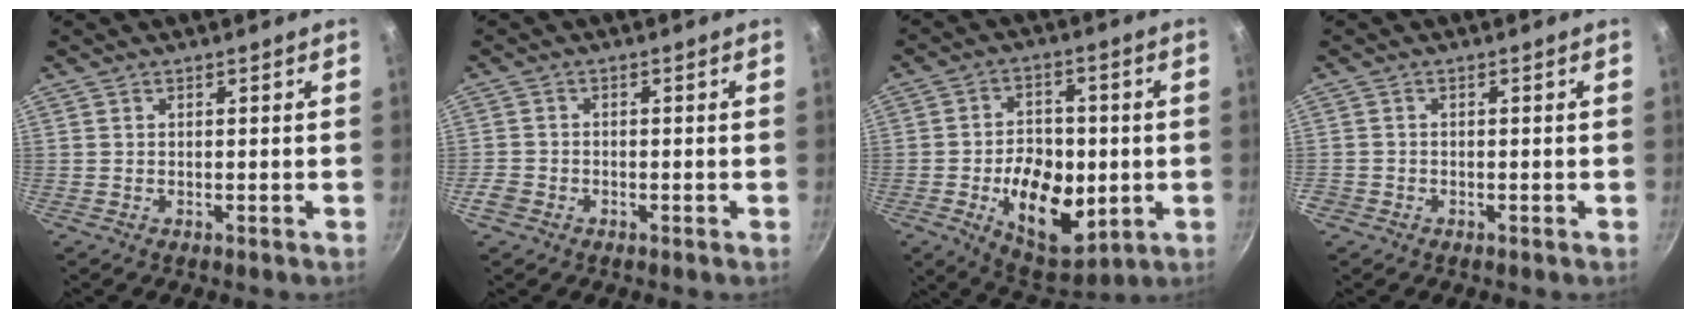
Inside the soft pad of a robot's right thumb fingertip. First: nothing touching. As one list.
[{"total": 2.9, "force": [-1.6, 2.2, 1.2], "torque": [-0.026, 0.014, -0.031]}, {"total": 16.1, "force": [-2.9, 10.3, 12.0], "torque": [-0.144, 0.001, -0.033]}, {"total": 1.3, "force": [-0.7, 1.0, 0.2], "torque": [-0.008, 0.002, -0.012]}]